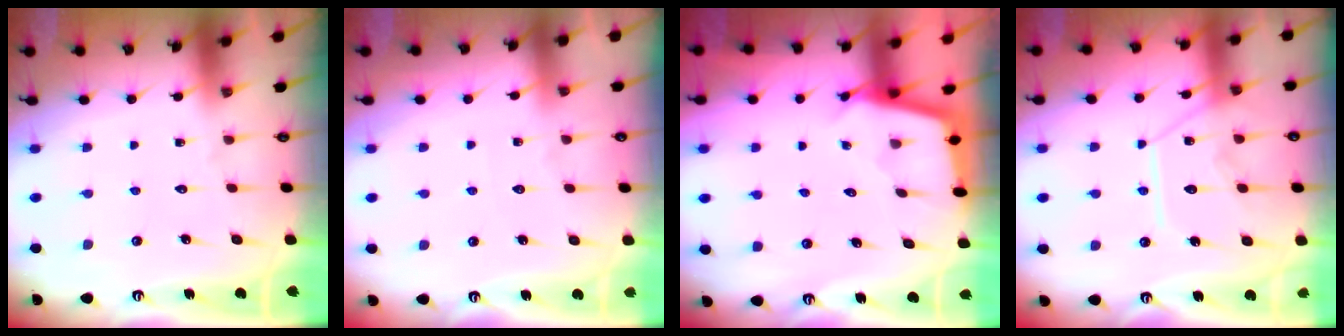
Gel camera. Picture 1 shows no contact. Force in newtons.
{"total": 2.0, "press": 2.0, "slide": 0.4}
{"total": 2.3, "press": 2.3, "slide": 0.1}
{"total": 13.1, "press": 13.0, "slide": 1.3}